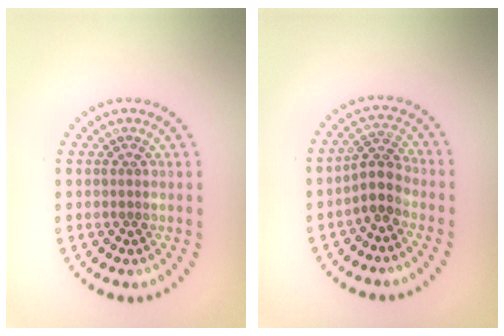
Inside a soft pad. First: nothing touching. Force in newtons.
{"total": 2.6, "press": 2.1, "slide": 1.6}